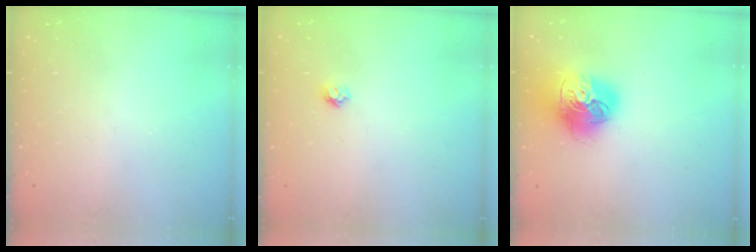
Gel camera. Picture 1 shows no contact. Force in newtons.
{"total": 4.4, "press": 4.4, "slide": 0.4}
{"total": 16.7, "press": 16.6, "slide": 1.9}